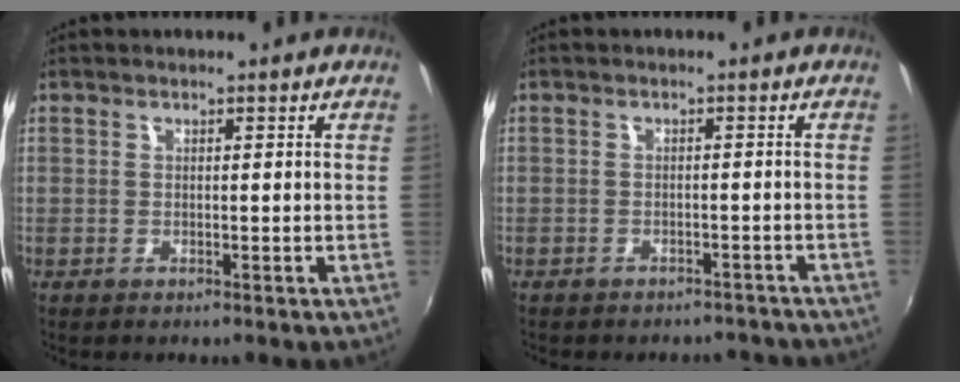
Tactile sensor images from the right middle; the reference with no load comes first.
{"total": 6.9, "force": [-6.2, 2.7, 1.6], "torque": [-0.035, 0.003, -0.068]}